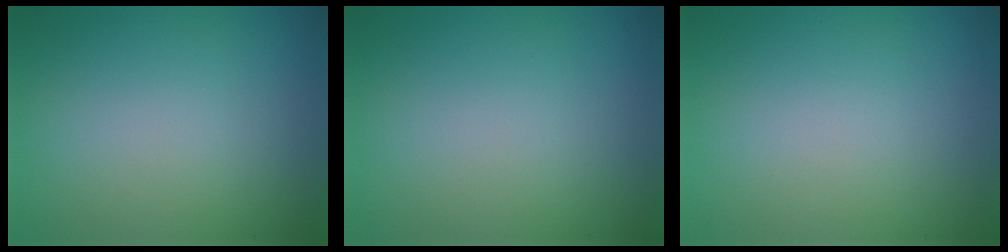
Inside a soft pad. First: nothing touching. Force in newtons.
{"total": 0.0}
{"total": 0.0}